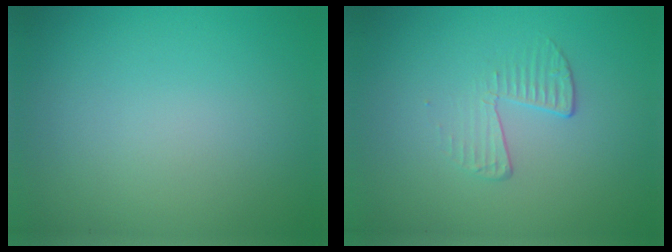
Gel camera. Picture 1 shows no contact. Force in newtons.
{"total": 1.9, "press": 0.7, "slide": 1.8}